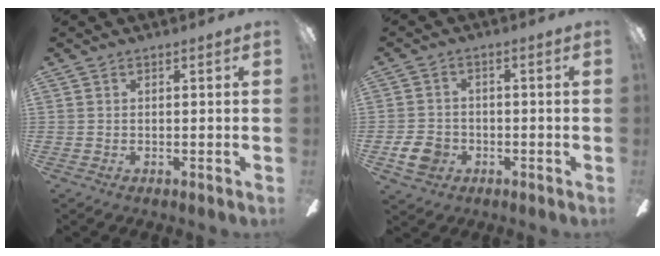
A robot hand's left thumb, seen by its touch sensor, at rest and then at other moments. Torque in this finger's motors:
{"motor_torque": [0.20, 1.33, 0.47, -0.45, 0.00]}